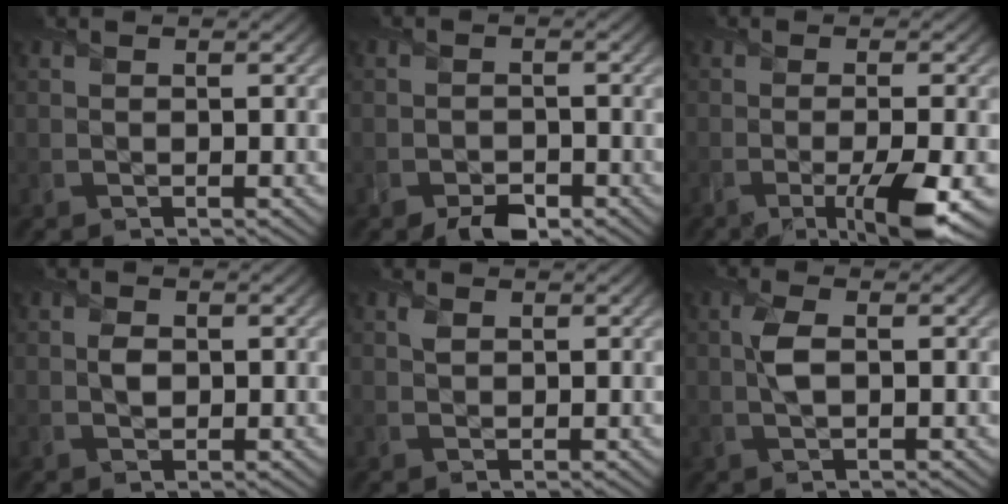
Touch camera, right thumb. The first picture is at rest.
{"total": 2.7, "force": [-1.9, 1.7, 0.9], "torque": [-0.012, -0.005, -0.038]}
{"total": 6.5, "force": [-2.8, 1.2, 5.7], "torque": [-0.091, -0.010, -0.044]}
{"total": 1.5, "force": [0.1, 1.2, 0.9], "torque": [-0.019, -0.003, 0.000]}
{"total": 0.8, "force": [0.5, 0.5, 0.4], "torque": [-0.011, -0.002, 0.010]}
{"total": 2.7, "force": [0.2, 1.1, 2.4], "torque": [-0.060, 0.003, 0.003]}